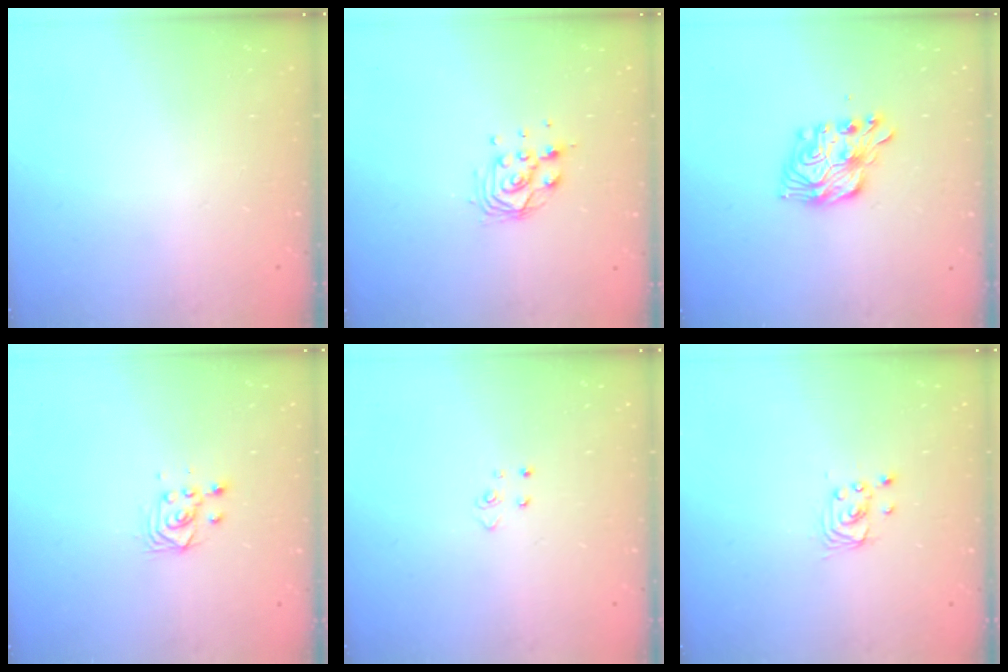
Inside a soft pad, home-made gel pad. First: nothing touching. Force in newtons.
{"total": 9.4, "press": 9.2, "slide": 1.9}
{"total": 11.8, "press": 11.8, "slide": 0.4}
{"total": 3.3, "press": 3.2, "slide": 0.7}
{"total": 2.6, "press": 2.6, "slide": 0.3}
{"total": 2.4, "press": 2.4, "slide": 0.2}